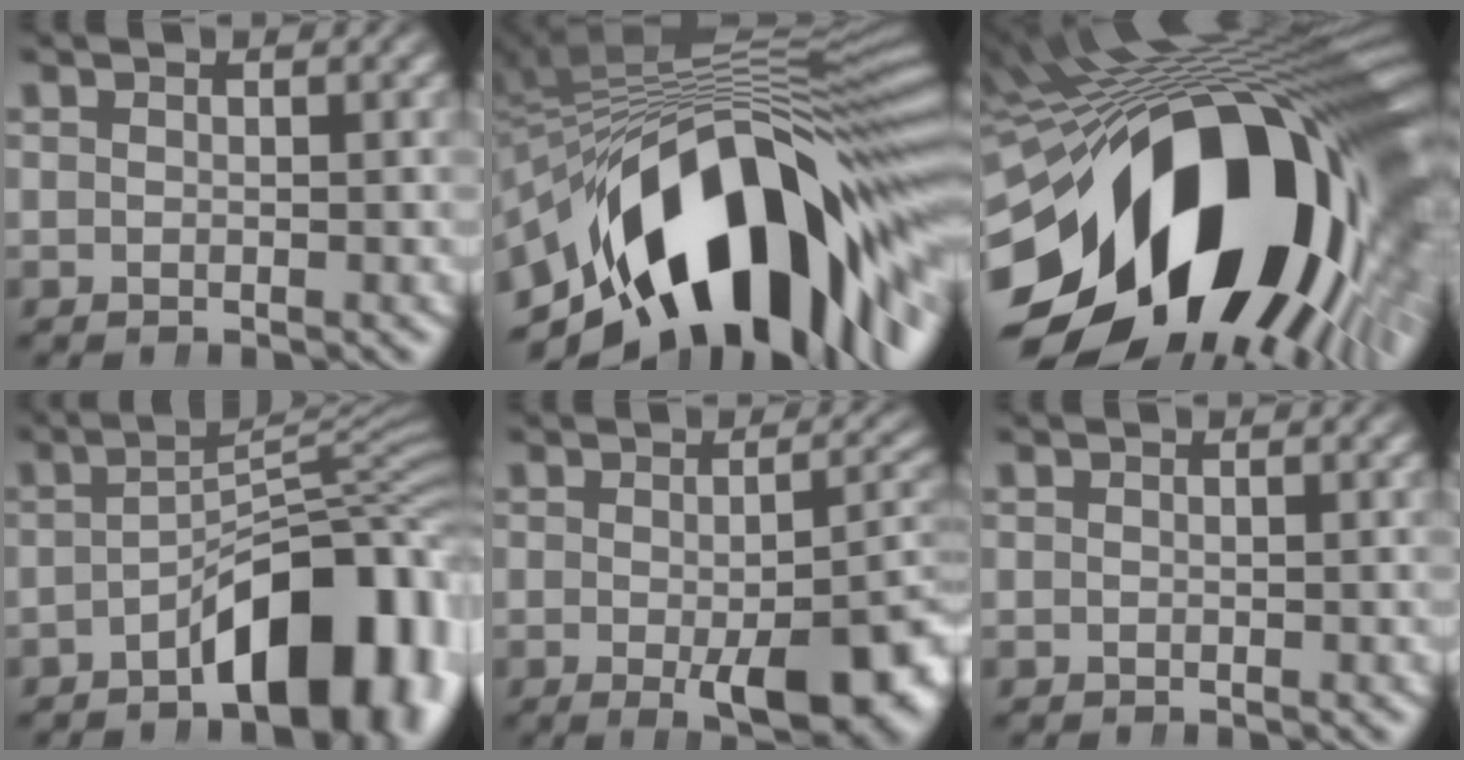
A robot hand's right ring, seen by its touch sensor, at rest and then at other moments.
{"total": 23.4, "force": [-6.0, 12.6, 18.8], "torque": [-0.295, -0.018, -0.072]}
{"total": 33.6, "force": [-4.1, 19.5, 27.1], "torque": [-0.385, -0.014, -0.053]}
{"total": 12.7, "force": [-4.8, 5.8, 10.2], "torque": [-0.132, -0.033, -0.055]}
{"total": 8.6, "force": [-3.2, 3.3, 7.3], "torque": [-0.081, -0.023, -0.040]}
{"total": 0.0}